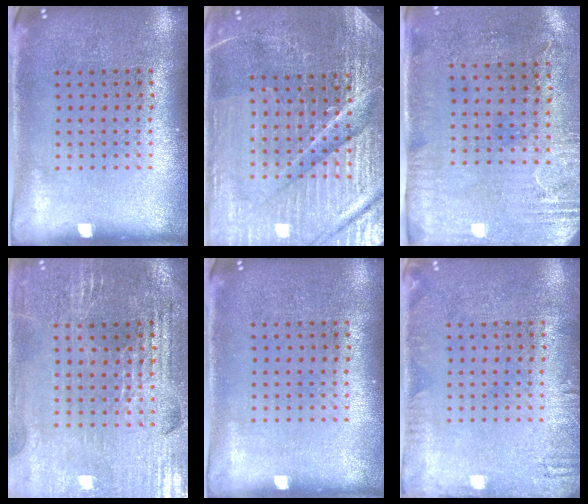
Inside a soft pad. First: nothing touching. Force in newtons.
{"total": 5.5, "press": 5.1, "slide": 2.1}
{"total": 3.0, "press": 2.5, "slide": 1.8}
{"total": 2.8, "press": 2.8, "slide": 0.5}
{"total": 0.0}
{"total": 1.5, "press": 1.5, "slide": 0.2}